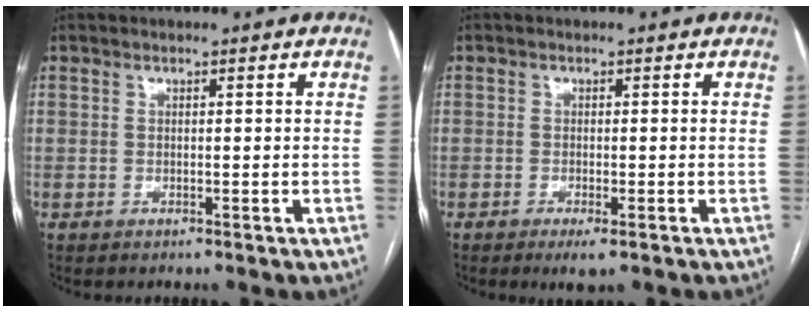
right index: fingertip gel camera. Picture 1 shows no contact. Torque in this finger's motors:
{"motor_torque": [0.18, 0.05, 0.11, 0.03]}